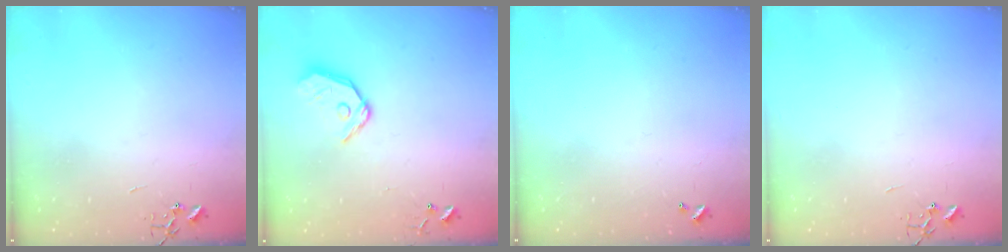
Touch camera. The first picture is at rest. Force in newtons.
{"total": 11.3, "press": 11.1, "slide": 1.6}
{"total": 0.0}
{"total": 0.0}